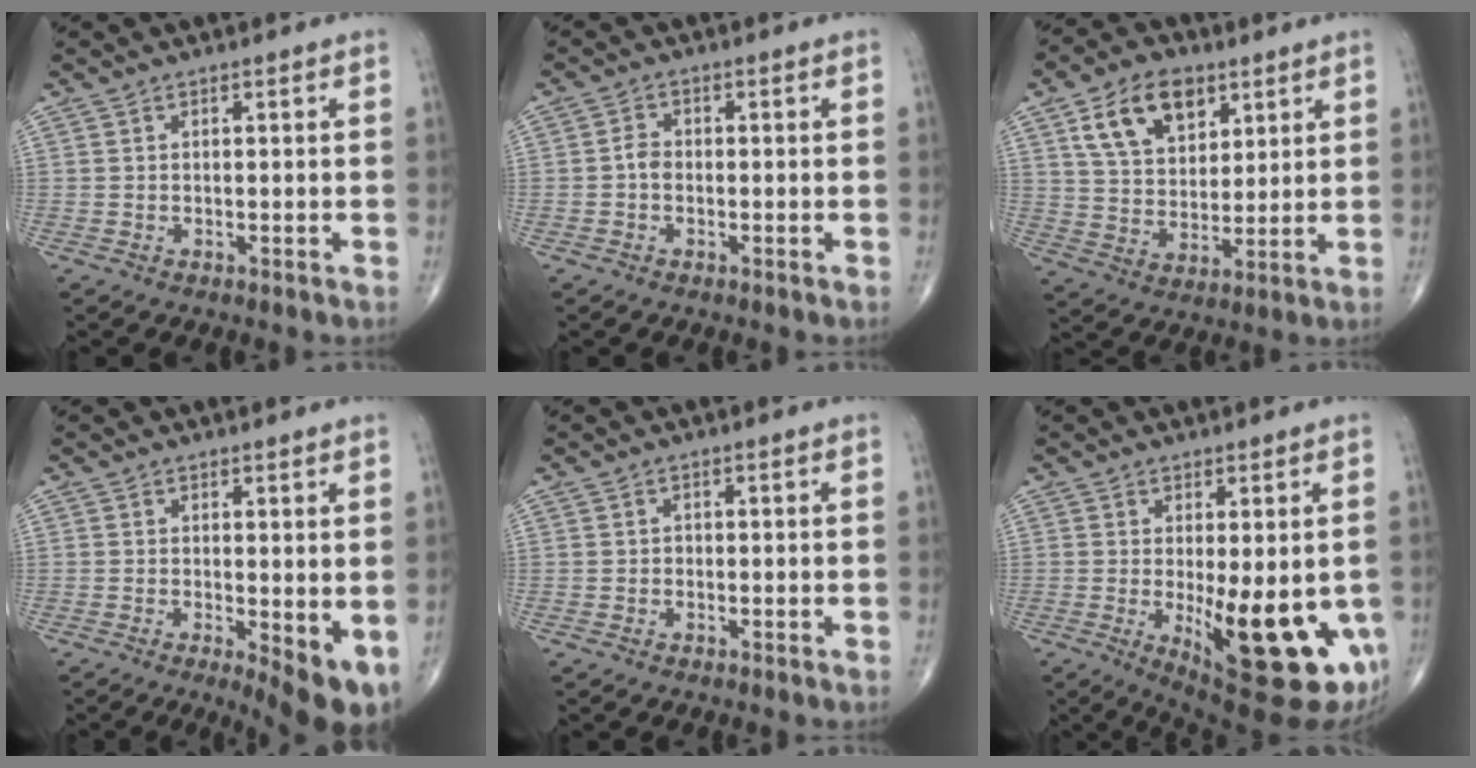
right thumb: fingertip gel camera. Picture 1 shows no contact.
{"total": 2.1, "force": [-0.5, 1.6, 1.3], "torque": [-0.016, 0.007, -0.015]}
{"total": 13.2, "force": [6.3, 8.4, 8.1], "torque": [-0.112, -0.020, 0.118]}
{"total": 7.1, "force": [-1.0, 2.3, 6.6], "torque": [-0.095, -0.020, -0.011]}
{"total": 0.5, "force": [-0.2, 0.5, 0.2], "torque": [0.002, 0.003, -0.005]}
{"total": 17.9, "force": [-3.9, 6.2, 16.3], "torque": [-0.183, -0.029, -0.029]}